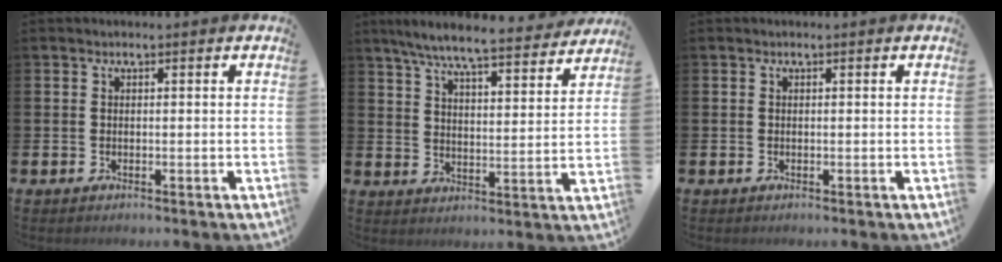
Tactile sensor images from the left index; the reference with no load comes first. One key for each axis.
{"total": 7.8, "fx": 7.2, "fy": 0.5, "fz": 2.8, "tx": -0.078, "ty": -0.045, "tz": 0.124}
{"total": 0.0}